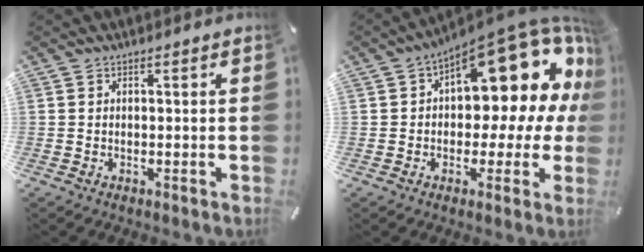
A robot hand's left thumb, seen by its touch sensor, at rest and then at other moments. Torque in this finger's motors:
{"motor_torque": [1.93, 2.01, 0.90, -0.51, 0.24]}